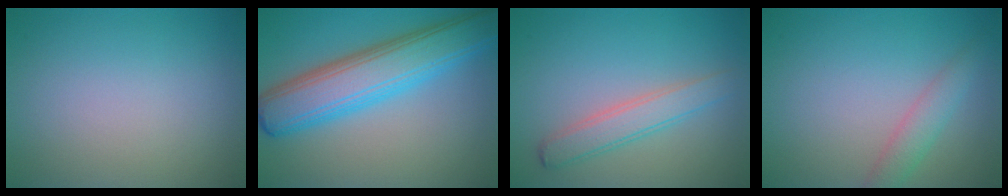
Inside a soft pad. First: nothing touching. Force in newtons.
{"total": 8.3, "press": 8.3, "slide": 0.2}
{"total": 2.9, "press": 2.9, "slide": 0.1}
{"total": 2.2, "press": 2.2, "slide": 0.1}